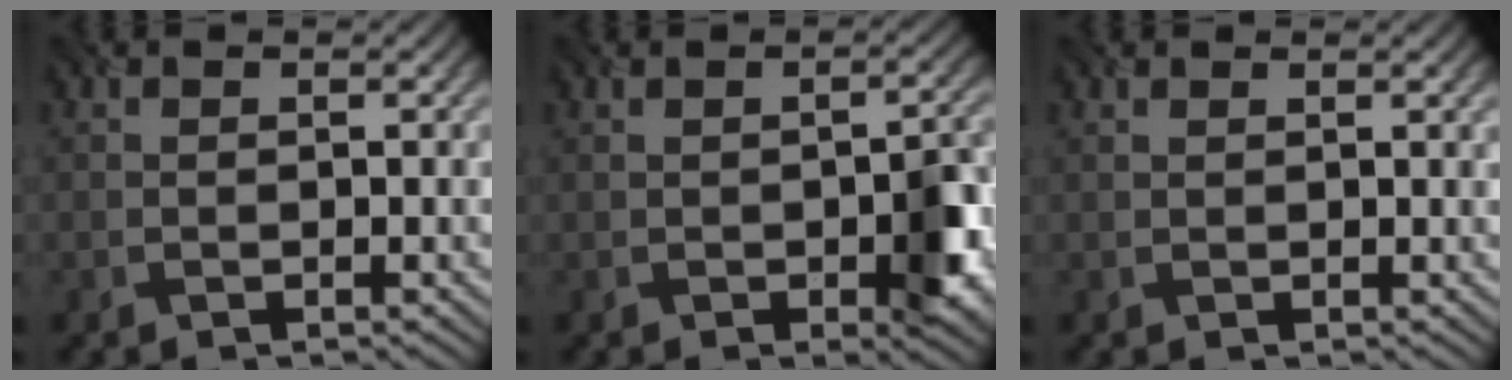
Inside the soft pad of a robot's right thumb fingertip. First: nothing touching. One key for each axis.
{"total": 5.4, "fx": -1.3, "fy": 2.4, "fz": 4.7, "tx": -0.065, "ty": -0.007, "tz": -0.013}
{"total": 0.7, "fx": 0.6, "fy": 0.0, "fz": 0.4, "tx": -0.007, "ty": 0.000, "tz": 0.011}